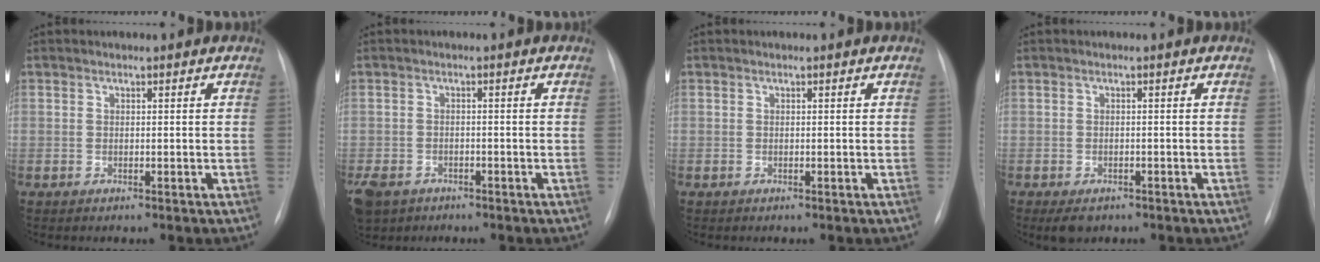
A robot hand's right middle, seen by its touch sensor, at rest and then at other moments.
{"total": 10.5, "force": [-6.3, 7.5, 3.9], "torque": [-0.118, -0.014, -0.095]}
{"total": 0.0}
{"total": 3.0, "force": [-2.0, 1.8, 1.3], "torque": [-0.017, -0.002, -0.021]}